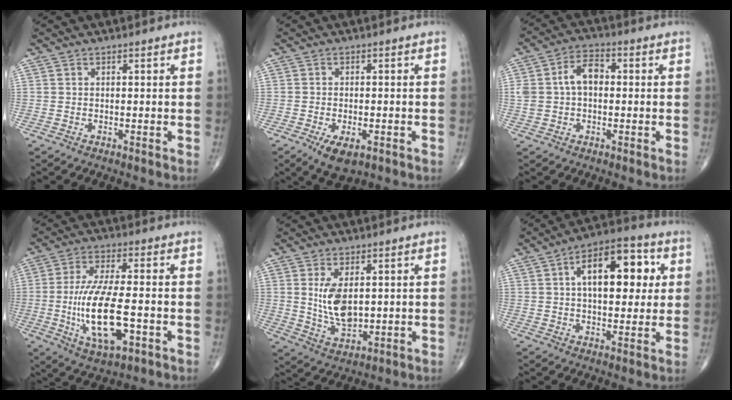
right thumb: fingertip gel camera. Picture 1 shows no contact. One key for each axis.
{"total": 5.7, "fx": -2.7, "fy": 2.6, "fz": 4.3, "tx": -0.071, "ty": -0.001, "tz": -0.037}
{"total": 7.5, "fx": 0.6, "fy": 4.8, "fz": 5.7, "tx": -0.101, "ty": 0.028, "tz": 0.005}
{"total": 15.2, "fx": -2.9, "fy": 5.5, "fz": 13.9, "tx": -0.270, "ty": -0.001, "tz": -0.048}
{"total": 8.6, "fx": 1.4, "fy": 4.7, "fz": 7.1, "tx": -0.121, "ty": -0.018, "tz": 0.038}
{"total": 15.9, "fx": 3.8, "fy": 8.1, "fz": 13.1, "tx": -0.160, "ty": 0.015, "tz": 0.051}